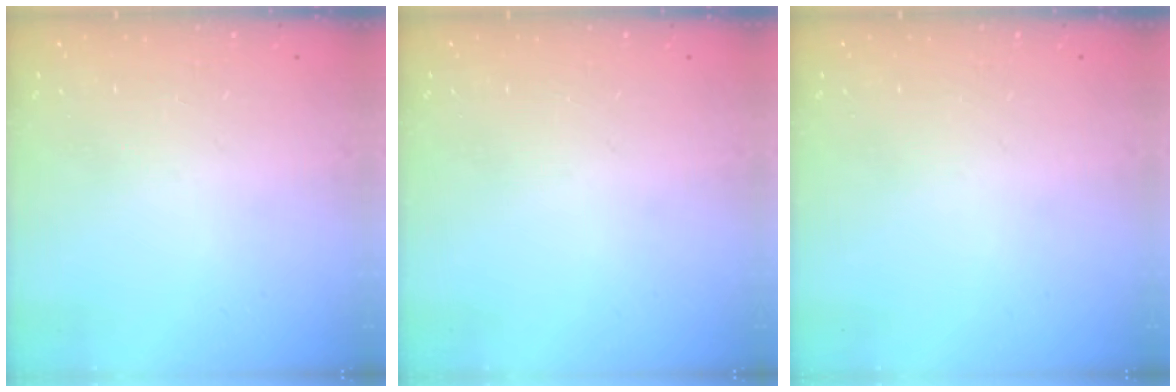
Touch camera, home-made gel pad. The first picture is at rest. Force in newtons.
{"total": 0.0}
{"total": 0.0}